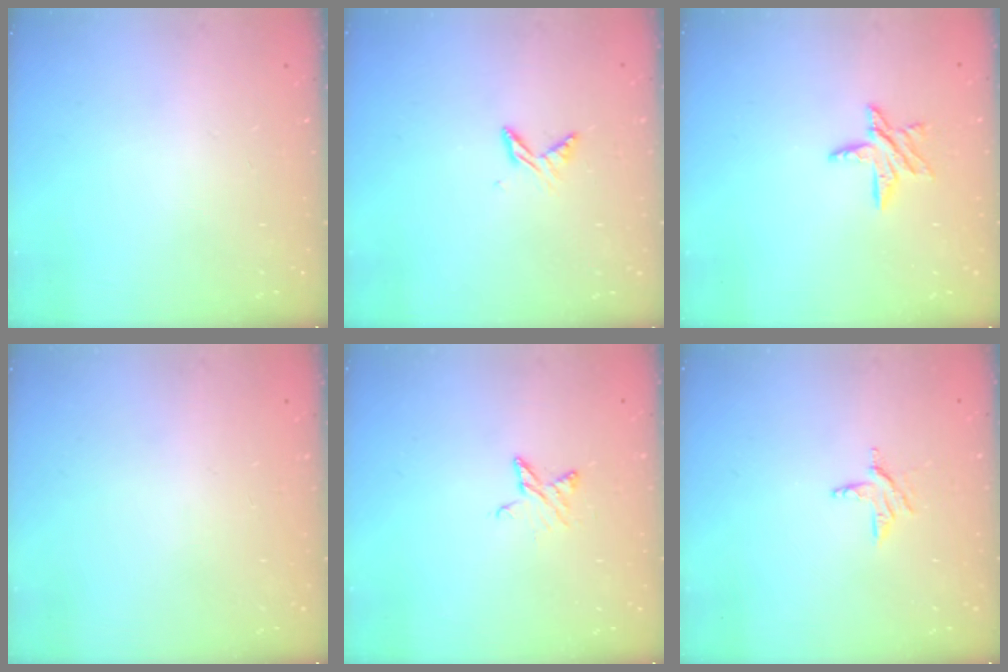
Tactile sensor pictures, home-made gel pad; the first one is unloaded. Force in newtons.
{"total": 6.1, "press": 6.1, "slide": 0.8}
{"total": 7.0, "press": 7.0, "slide": 0.4}
{"total": 0.0}
{"total": 5.7, "press": 5.7, "slide": 0.4}
{"total": 4.9, "press": 4.8, "slide": 0.4}